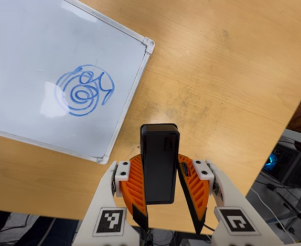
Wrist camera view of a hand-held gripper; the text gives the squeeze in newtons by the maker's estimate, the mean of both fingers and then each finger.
{"total": 4.7, "left": 4.6, "right": 4.9}